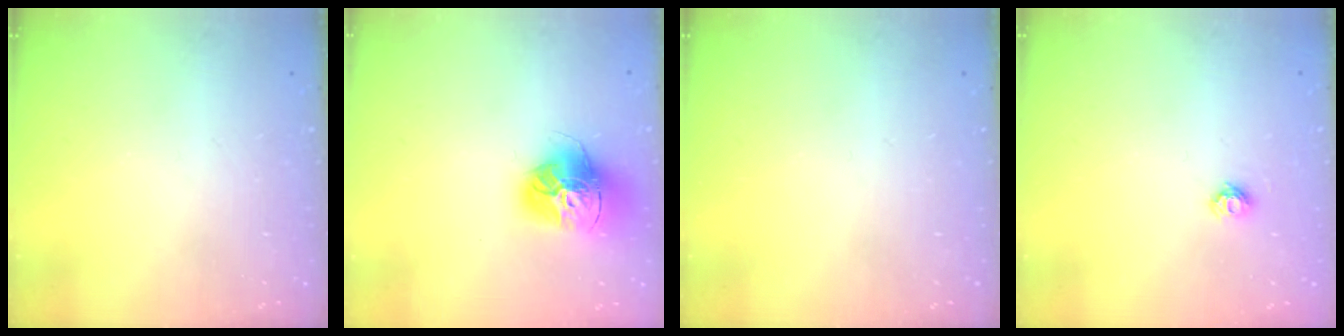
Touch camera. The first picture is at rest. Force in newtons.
{"total": 15.9, "press": 15.8, "slide": 1.4}
{"total": 0.0}
{"total": 5.8, "press": 5.8, "slide": 0.3}